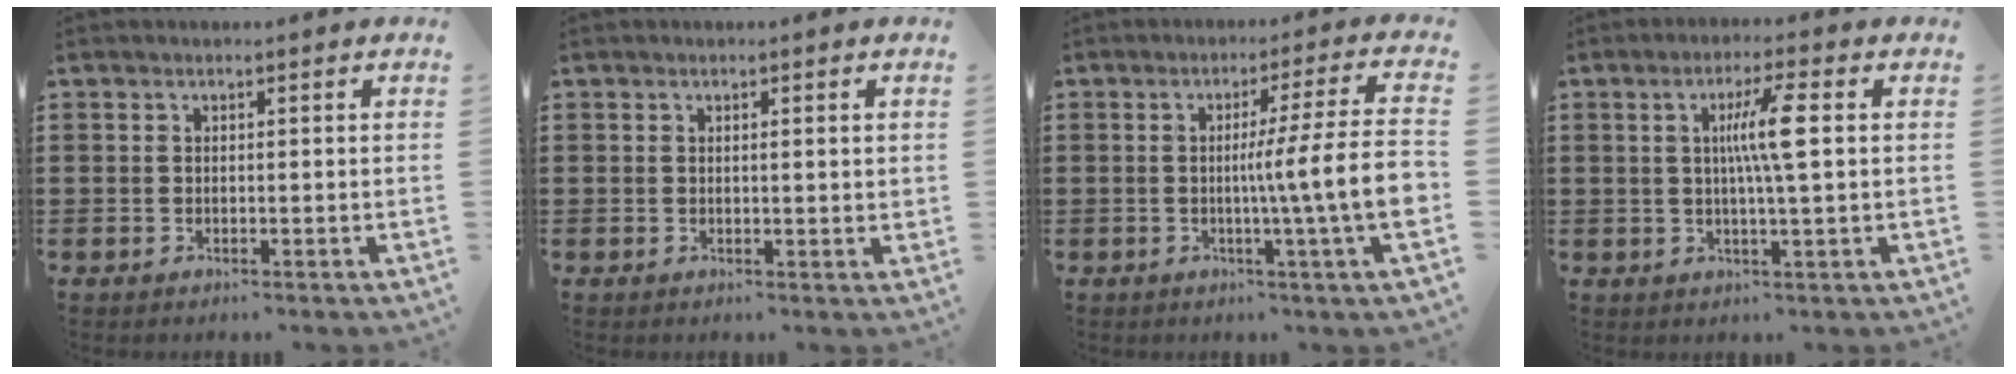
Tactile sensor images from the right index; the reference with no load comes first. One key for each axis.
{"total": 0.9, "fx": 0.3, "fy": 0.1, "fz": 0.9, "tx": -0.017, "ty": 0.002, "tz": 0.004}
{"total": 10.8, "fx": -1.1, "fy": -0.4, "fz": 10.8, "tx": -0.167, "ty": -0.019, "tz": -0.029}
{"total": 6.5, "fx": 1.0, "fy": 0.2, "fz": 6.5, "tx": -0.124, "ty": 0.001, "tz": 0.010}